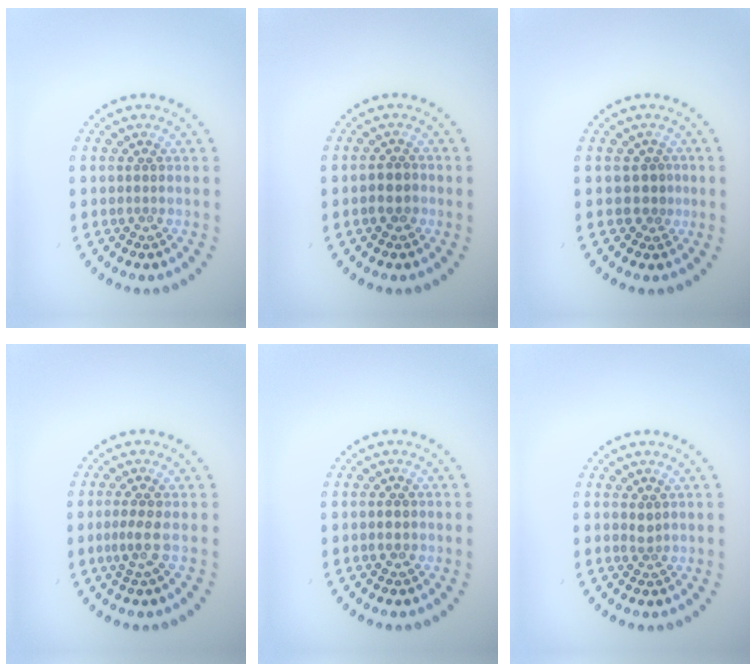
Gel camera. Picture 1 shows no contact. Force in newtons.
{"total": 1.9, "press": 1.8, "slide": 0.6}
{"total": 1.7, "press": 1.4, "slide": 0.9}
{"total": 1.8, "press": 1.4, "slide": 1.2}
{"total": 1.1, "press": 1.0, "slide": 0.2}
{"total": 0.7, "press": 0.5, "slide": 0.5}